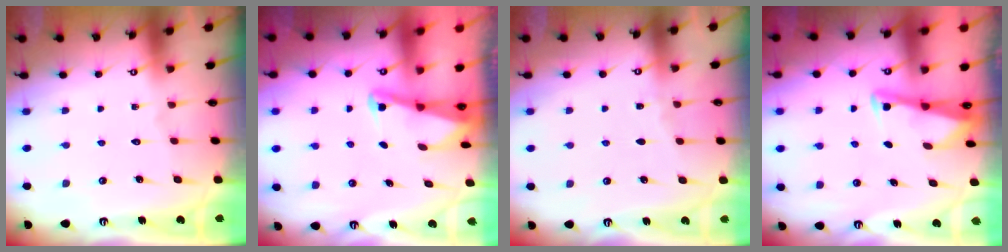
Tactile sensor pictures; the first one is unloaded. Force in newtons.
{"total": 2.1, "press": 2.1, "slide": 0.3}
{"total": 2.4, "press": 2.3, "slide": 0.4}
{"total": 2.8, "press": 2.8, "slide": 0.3}